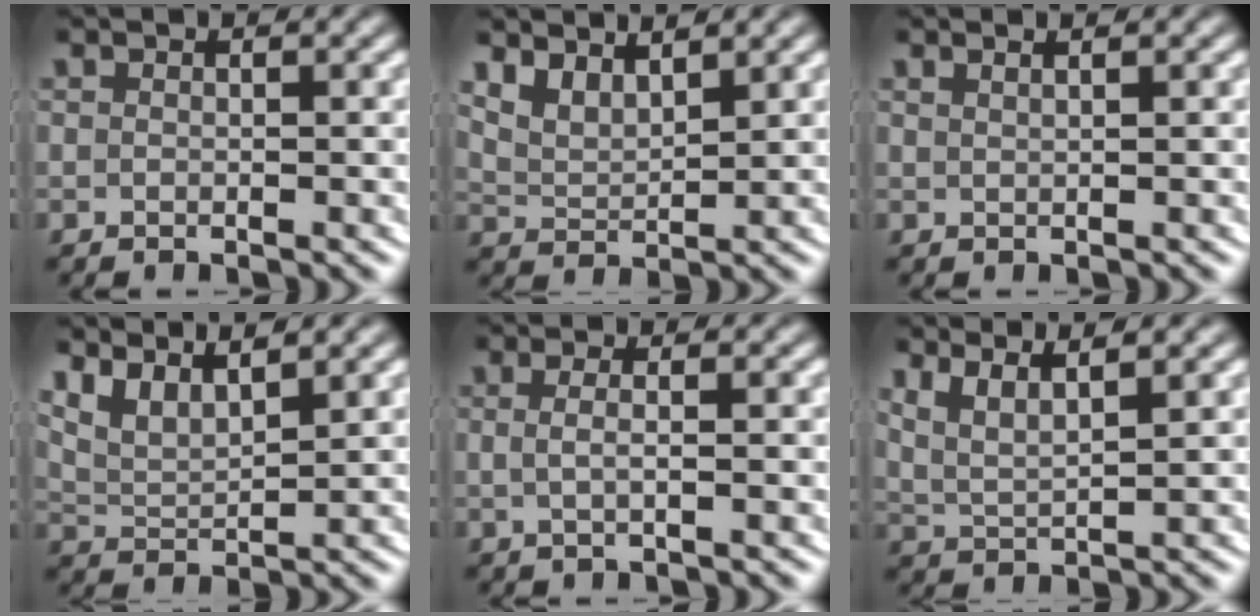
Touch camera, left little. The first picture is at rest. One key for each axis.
{"total": 4.4, "fx": 2.5, "fy": 3.0, "fz": 2.0, "tx": -0.056, "ty": -0.010, "tz": 0.039}
{"total": 0.9, "fx": 0.6, "fy": -0.5, "fz": 0.5, "tx": -0.005, "ty": -0.002, "tz": 0.015}
{"total": 5.6, "fx": 2.9, "fy": 3.8, "fz": 2.9, "tx": -0.074, "ty": -0.004, "tz": 0.041}
{"total": 1.7, "fx": -0.2, "fy": 0.3, "fz": 1.7, "tx": -0.036, "ty": -0.007, "tz": 0.001}
{"total": 5.2, "fx": 2.4, "fy": 3.4, "fz": 3.2, "tx": -0.067, "ty": 0.003, "tz": 0.033}